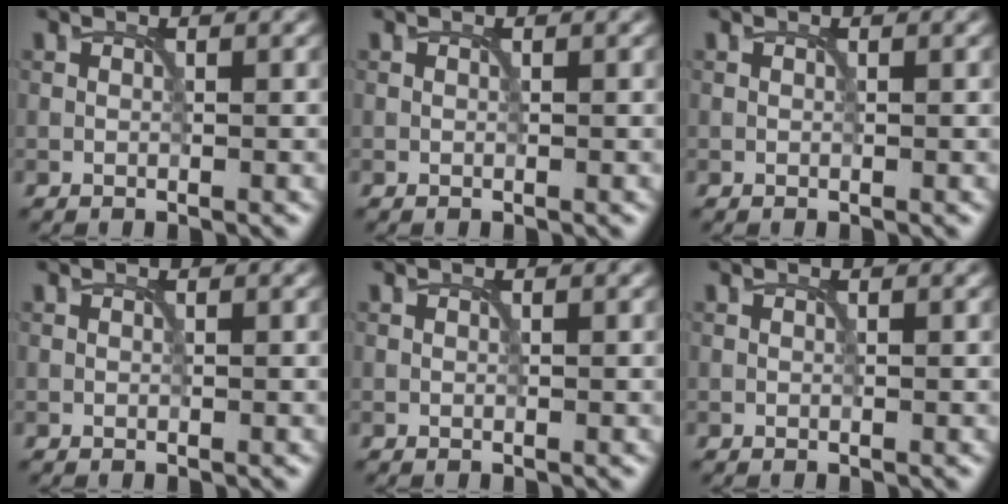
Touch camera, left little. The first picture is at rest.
{"total": 0.0}
{"total": 0.0}
{"total": 0.0}
{"total": 0.0}
{"total": 0.0}